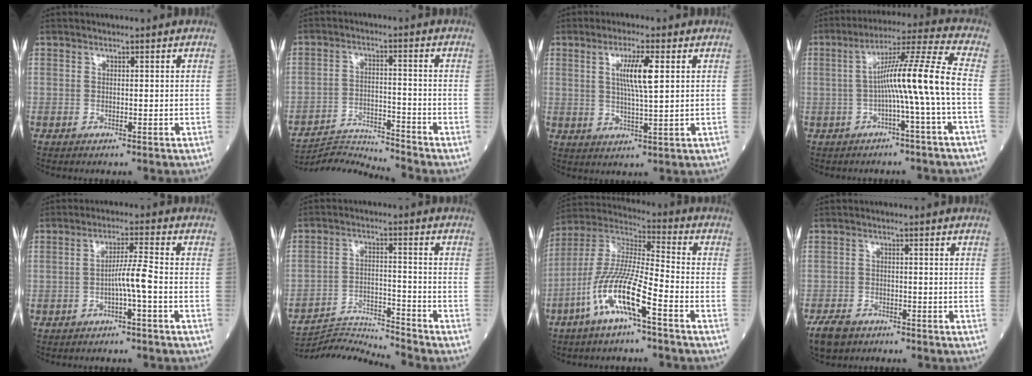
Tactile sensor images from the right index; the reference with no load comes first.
{"total": 7.7, "force": [-7.2, -2.4, -1.4], "torque": [0.017, 0.002, -0.132]}
{"total": 6.2, "force": [1.8, 0.3, 5.9], "torque": [-0.110, 0.000, 0.032]}
{"total": 10.6, "force": [-1.5, -2.0, 10.3], "torque": [-0.173, 0.025, -0.027]}
{"total": 4.0, "force": [-1.4, -0.7, 3.6], "torque": [-0.062, 0.005, -0.026]}
{"total": 8.8, "force": [-8.2, -3.0, -1.4], "torque": [0.014, 0.013, -0.151]}
{"total": 13.0, "force": [-6.2, 1.3, 11.4], "torque": [-0.239, -0.004, -0.125]}
{"total": 4.4, "force": [-3.6, 2.0, 1.6], "torque": [-0.034, -0.004, -0.065]}